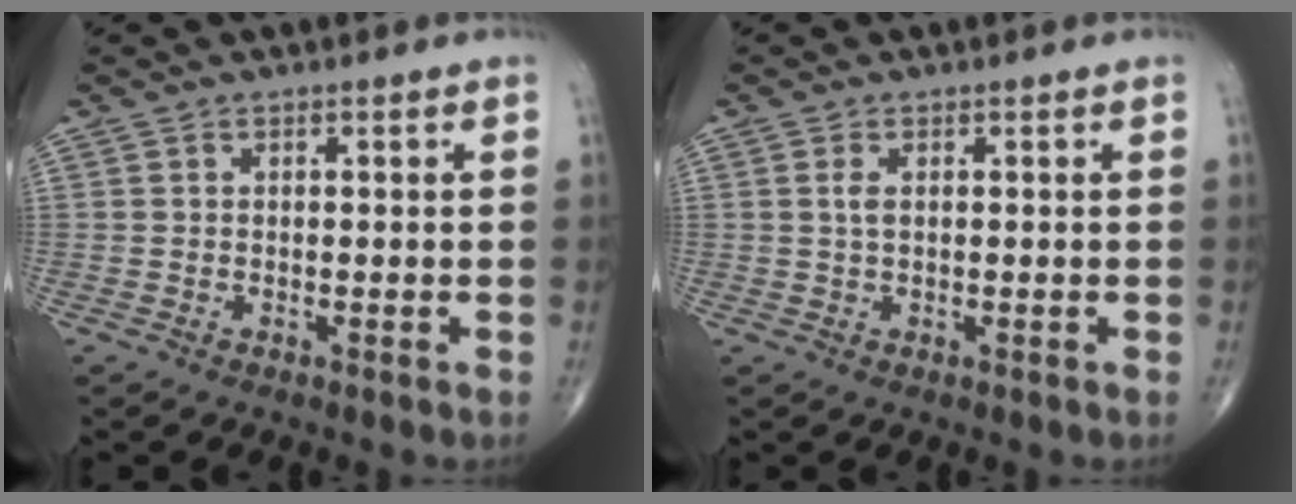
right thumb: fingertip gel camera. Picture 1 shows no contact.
{"total": 1.6, "force": [0.4, 0.8, 1.4], "torque": [-0.031, 0.004, 0.010]}